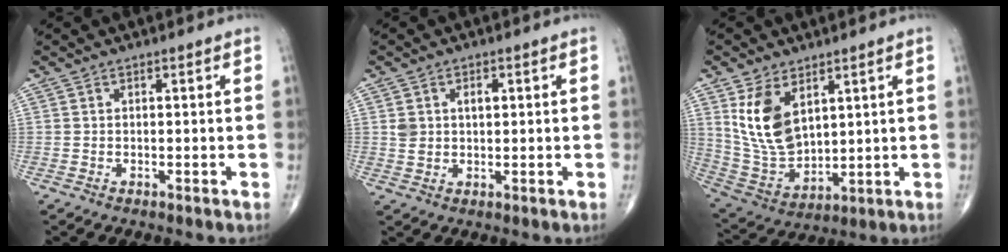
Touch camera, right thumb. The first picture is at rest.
{"total": 3.7, "force": [1.0, 2.6, 2.5], "torque": [-0.037, 0.002, 0.022]}
{"total": 12.9, "force": [5.1, 7.5, 9.1], "torque": [-0.159, -0.027, 0.122]}